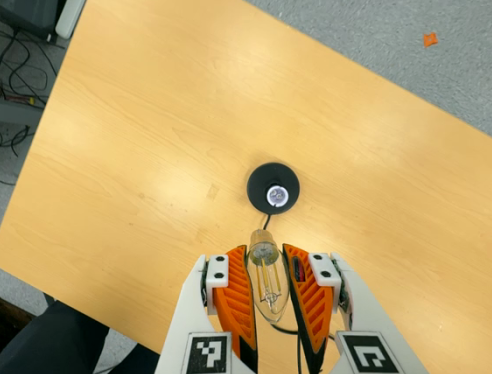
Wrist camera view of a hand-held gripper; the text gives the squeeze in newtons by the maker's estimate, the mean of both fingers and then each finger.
{"total": 20.7, "left": 22.4, "right": 19.0}